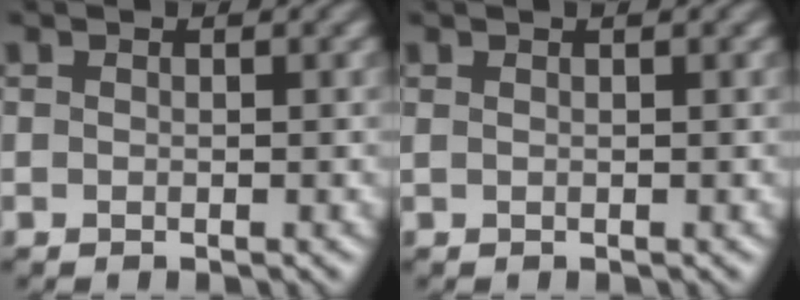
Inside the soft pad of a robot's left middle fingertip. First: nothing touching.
{"total": 1.0, "force": [0.6, 0.4, 0.6], "torque": [-0.004, 0.003, 0.004]}